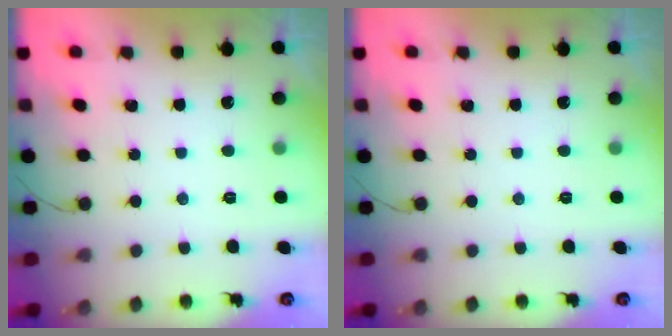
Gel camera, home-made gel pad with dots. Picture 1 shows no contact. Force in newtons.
{"total": 0.0}